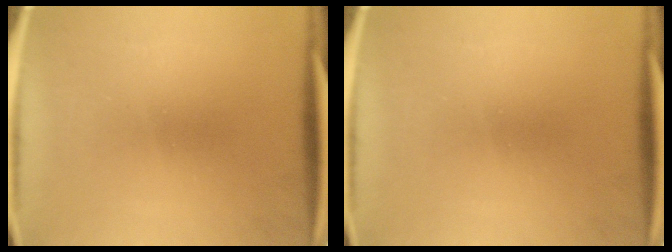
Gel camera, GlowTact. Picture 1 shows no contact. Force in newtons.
{"total": 0.0}